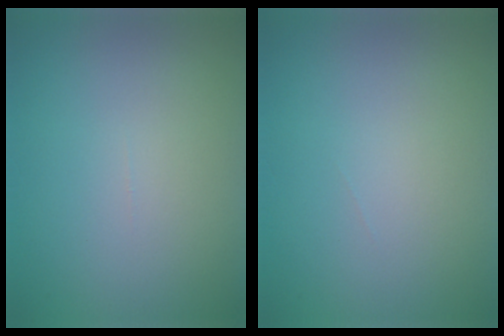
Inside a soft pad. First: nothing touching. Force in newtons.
{"total": 0.0}